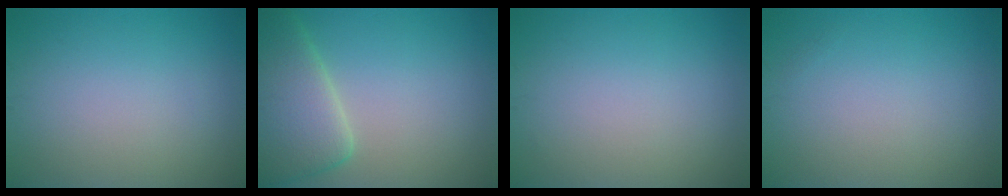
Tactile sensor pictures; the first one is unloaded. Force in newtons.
{"total": 6.1, "press": 6.1, "slide": 0.6}
{"total": 0.0}
{"total": 0.0}